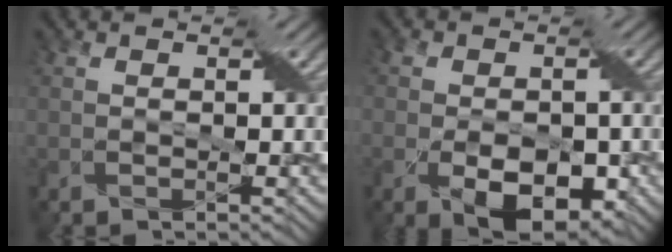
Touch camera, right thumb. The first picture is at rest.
{"total": 8.6, "force": [-2.8, 5.4, 6.1], "torque": [-0.116, -0.026, -0.036]}